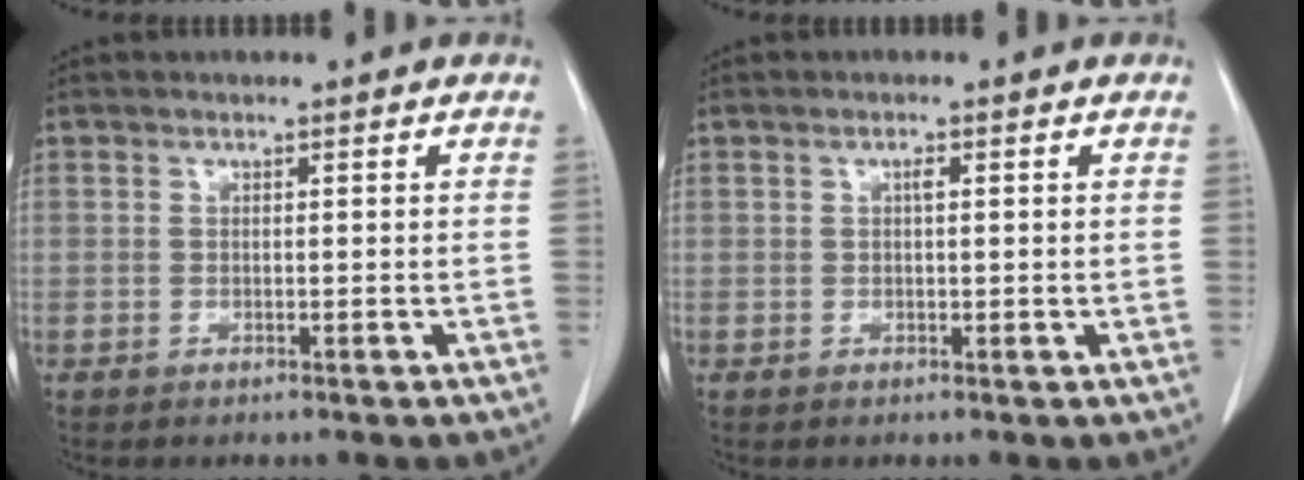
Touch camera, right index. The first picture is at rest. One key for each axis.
{"total": 1.1, "fx": 0.4, "fy": 0.3, "fz": 1.0, "tx": -0.014, "ty": 0.002, "tz": 0.004}